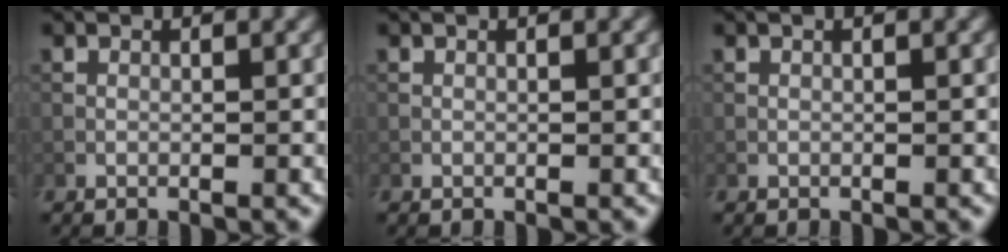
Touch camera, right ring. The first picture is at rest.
{"total": 0.0}
{"total": 0.0}